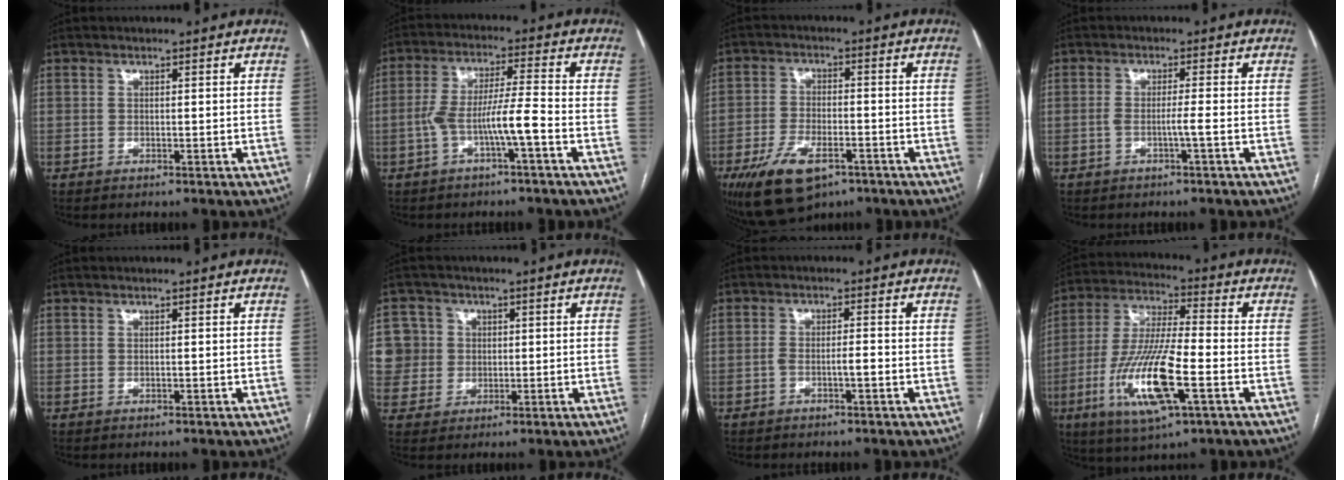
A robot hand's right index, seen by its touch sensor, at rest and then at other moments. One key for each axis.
{"total": 7.5, "fx": -2.9, "fy": 0.1, "fz": 6.9, "tx": -0.134, "ty": 0.024, "tz": -0.050}
{"total": 10.9, "fx": -6.3, "fy": 4.9, "fz": 7.4, "tx": -0.141, "ty": -0.008, "tz": -0.103}
{"total": 2.1, "fx": -0.9, "fy": -0.5, "fz": 1.8, "tx": -0.034, "ty": 0.004, "tz": -0.017}
{"total": 0.0}
{"total": 8.2, "fx": 1.1, "fy": 8.1, "fz": 0.7, "tx": -0.024, "ty": 0.033, "tz": 0.030}
{"total": 2.4, "fx": -1.1, "fy": 0.3, "fz": 2.1, "tx": -0.038, "ty": 0.011, "tz": -0.018}
{"total": 16.2, "fx": -5.4, "fy": 2.6, "fz": 15.0, "tx": -0.311, "ty": -0.015, "tz": -0.095}